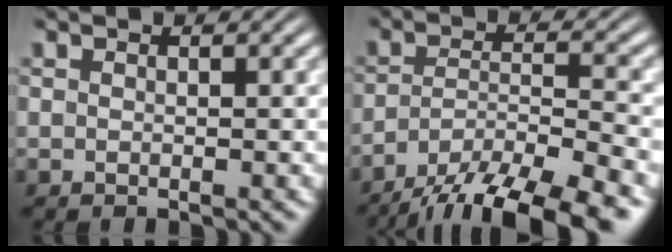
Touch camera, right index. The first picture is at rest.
{"total": 8.9, "force": [-6.7, 3.1, 5.0], "torque": [-0.076, -0.019, -0.098]}